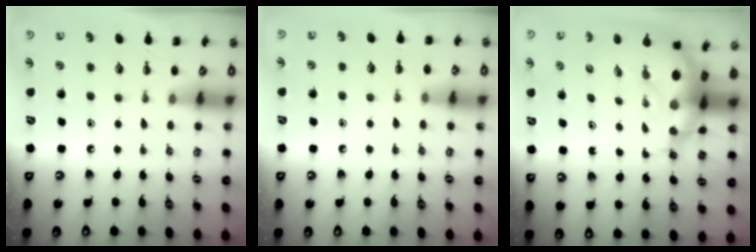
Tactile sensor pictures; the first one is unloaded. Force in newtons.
{"total": 6.6, "press": 6.2, "slide": 2.2}
{"total": 7.9, "press": 7.6, "slide": 2.0}